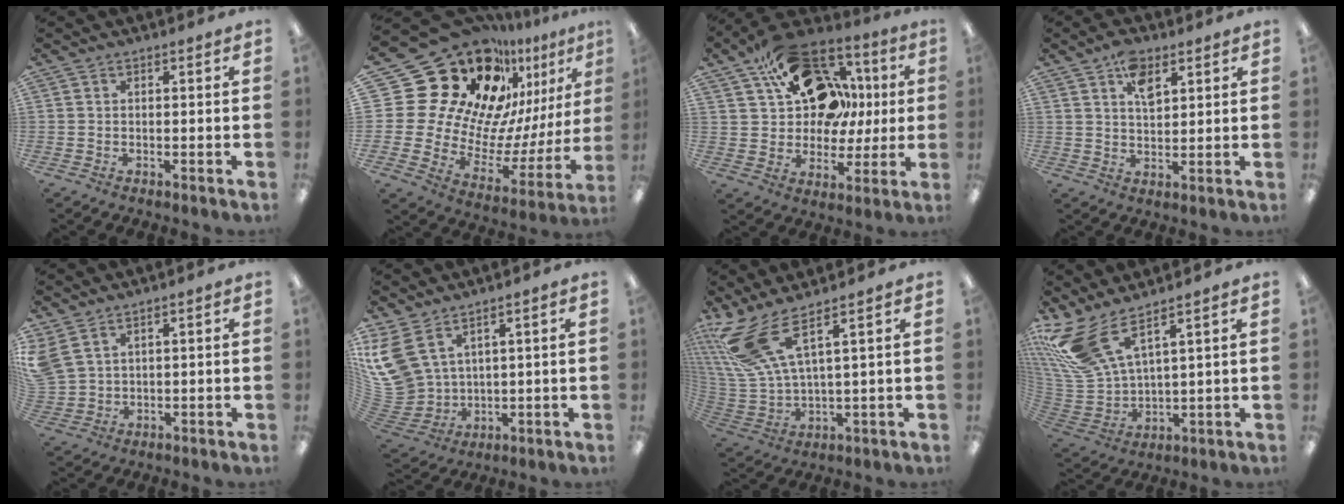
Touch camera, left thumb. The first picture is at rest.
{"total": 29.2, "force": [17.9, 18.6, 13.8], "torque": [-0.216, -0.183, 0.374]}
{"total": 21.2, "force": [9.0, 15.0, 12.0], "torque": [-0.189, -0.028, 0.172]}
{"total": 6.4, "force": [3.4, 3.6, 4.0], "torque": [-0.065, -0.006, 0.058]}
{"total": 5.2, "force": [3.1, 3.4, 2.4], "torque": [-0.062, -0.010, 0.063]}
{"total": 12.6, "force": [6.7, 8.7, 6.1], "torque": [-0.162, -0.036, 0.134]}
{"total": 14.5, "force": [7.9, 5.1, 11.0], "torque": [-0.244, -0.036, 0.146]}
{"total": 14.6, "force": [9.4, 6.4, 9.1], "torque": [-0.224, -0.049, 0.176]}